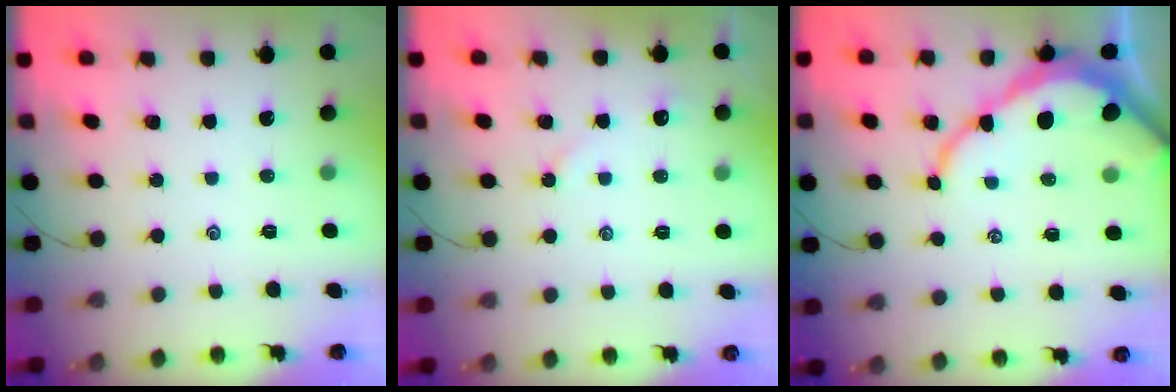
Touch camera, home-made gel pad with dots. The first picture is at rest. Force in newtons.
{"total": 4.0, "press": 4.0, "slide": 0.4}
{"total": 10.5, "press": 10.4, "slide": 1.1}